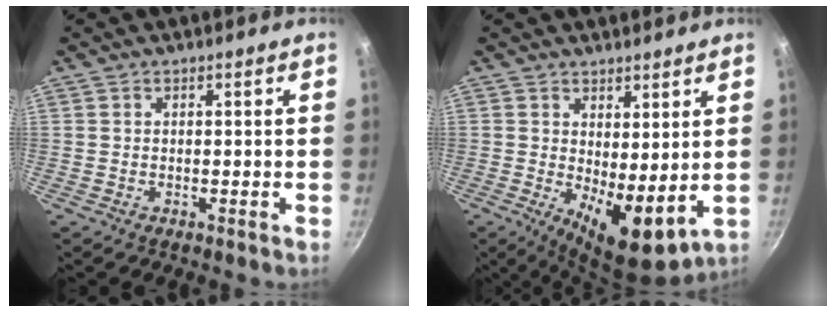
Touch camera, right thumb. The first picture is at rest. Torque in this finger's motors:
{"motor_torque": [-0.31, 0.77, 0.80, 0.04, 0.07]}